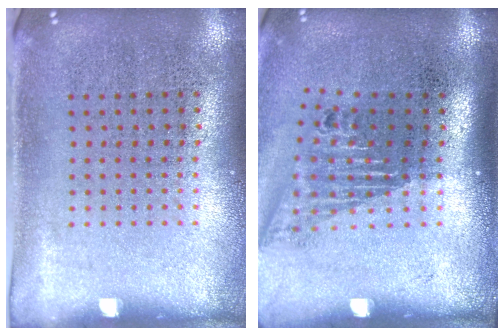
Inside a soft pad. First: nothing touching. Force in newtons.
{"total": 1.6, "press": 1.2, "slide": 1.1}